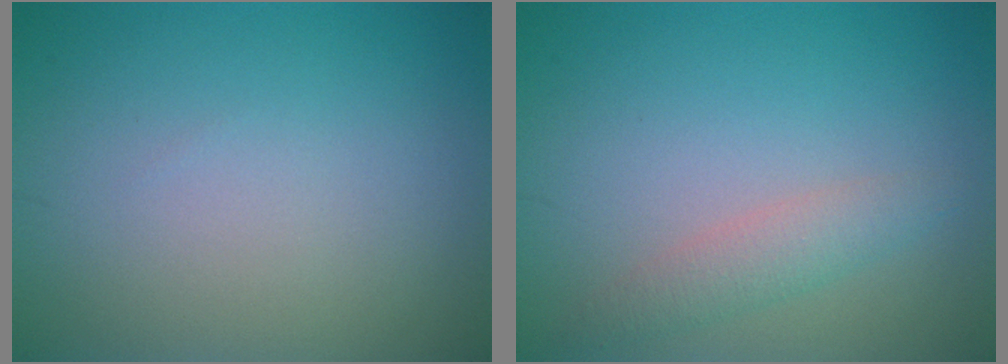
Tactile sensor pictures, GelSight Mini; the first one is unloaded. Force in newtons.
{"total": 2.0, "press": 2.0, "slide": 0.1}